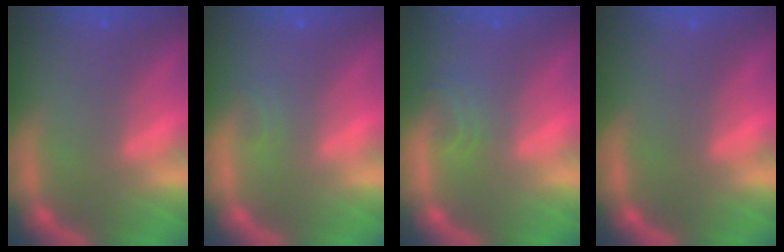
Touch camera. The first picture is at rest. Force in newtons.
{"total": 0.9}
{"total": 1.9}
{"total": 0.0}